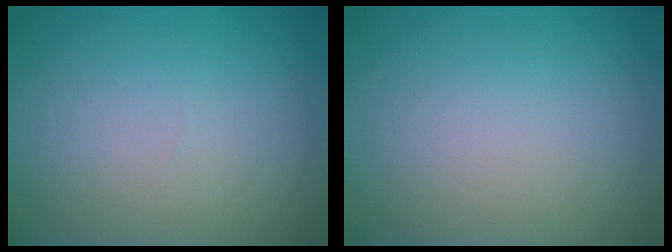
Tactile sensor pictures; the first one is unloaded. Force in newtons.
{"total": 0.0}